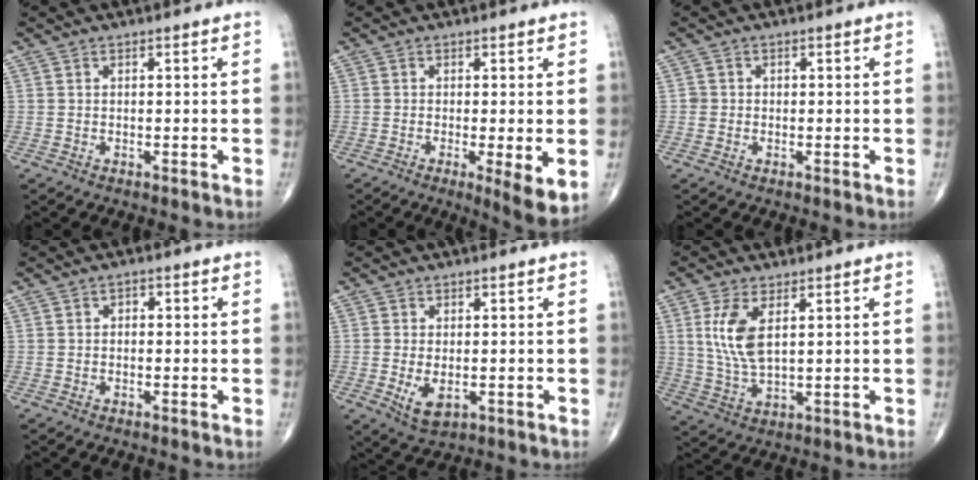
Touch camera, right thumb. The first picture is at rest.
{"total": 6.4, "force": [-1.4, 1.2, 6.1], "torque": [-0.097, -0.021, -0.023]}
{"total": 1.6, "force": [-0.3, 1.5, 0.2], "torque": [0.007, 0.006, -0.008]}
{"total": 1.3, "force": [0.0, 1.0, 0.8], "torque": [-0.001, 0.004, -0.006]}
{"total": 4.7, "force": [-1.0, 2.5, 3.8], "torque": [-0.068, -0.012, -0.008]}
{"total": 8.4, "force": [2.5, 3.8, 7.0], "torque": [-0.149, -0.010, 0.057]}